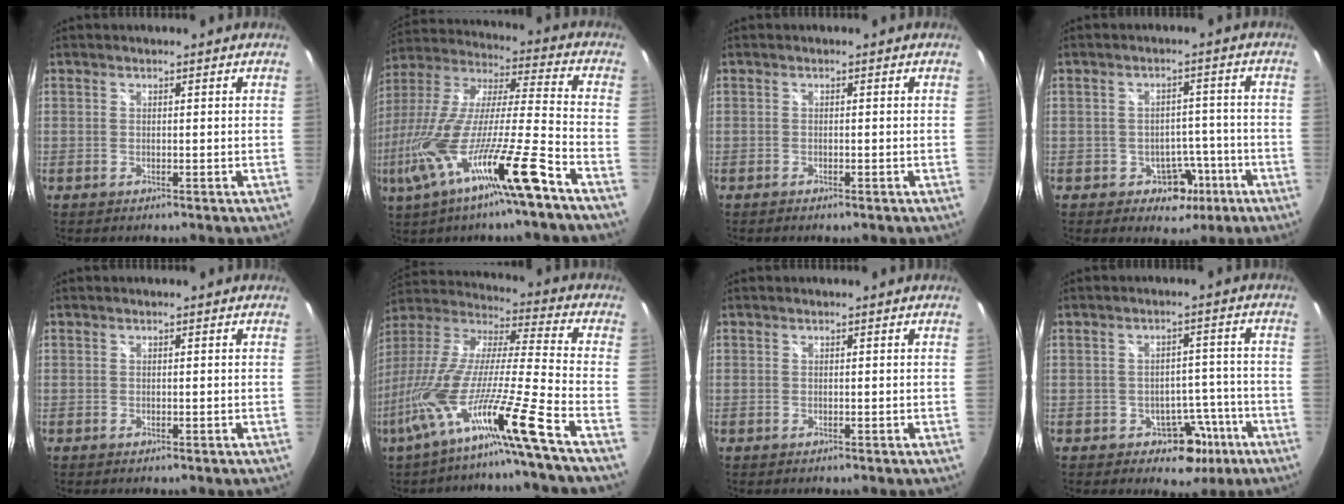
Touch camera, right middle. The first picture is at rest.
{"total": 22.3, "force": [-12.2, 0.2, 18.7], "torque": [-0.339, -0.059, -0.217]}
{"total": 0.7, "force": [-0.6, 0.2, 0.3], "torque": [-0.007, -0.002, -0.011]}
{"total": 5.8, "force": [-2.9, 4.6, 1.9], "torque": [-0.041, 0.019, -0.025]}
{"total": 0.0}
{"total": 19.0, "force": [-12.2, -2.8, 14.3], "torque": [-0.230, -0.061, -0.217]}
{"total": 0.0}
{"total": 6.7, "force": [-3.7, 5.0, 2.5], "torque": [-0.041, 0.028, -0.033]}